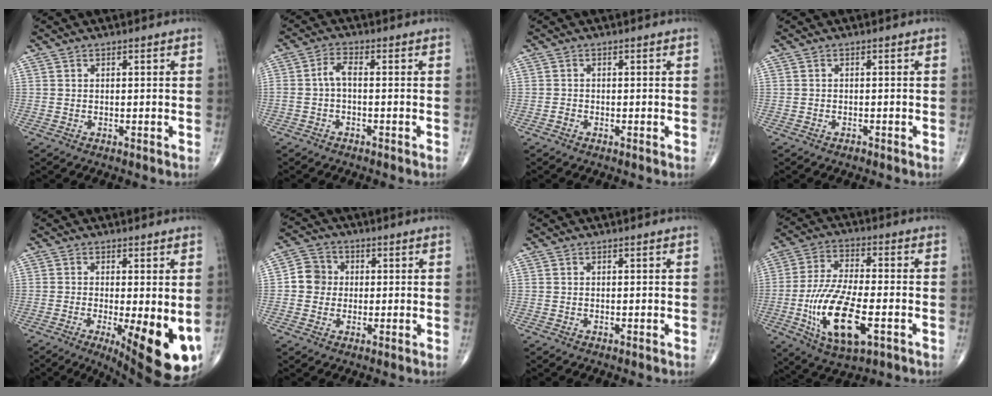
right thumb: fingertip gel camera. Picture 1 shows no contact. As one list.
[{"total": 3.0, "force": [-0.5, 1.2, 2.7], "torque": [-0.058, 0.012, -0.014]}, {"total": 0.6, "force": [-0.4, 0.3, 0.3], "torque": [-0.003, 0.000, -0.012]}, {"total": 0.6, "force": [-0.5, 0.3, 0.2], "torque": [-0.002, 0.001, -0.011]}, {"total": 14.9, "force": [-4.0, 4.7, 13.6], "torque": [-0.154, -0.021, -0.041]}, {"total": 5.4, "force": [0.1, 5.1, 1.8], "torque": [-0.008, 0.011, -0.008]}, {"total": 0.0}, {"total": 16.3, "force": [-5.0, 6.4, 14.1], "torque": [-0.279, 0.007, -0.083]}]